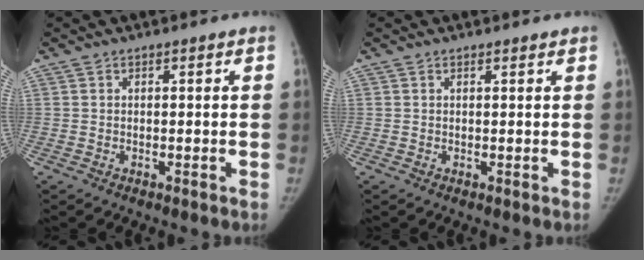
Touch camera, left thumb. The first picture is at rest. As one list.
[{"total": 0.8, "force": [0.7, 0.2, 0.3], "torque": [-0.005, -0.002, 0.011]}]